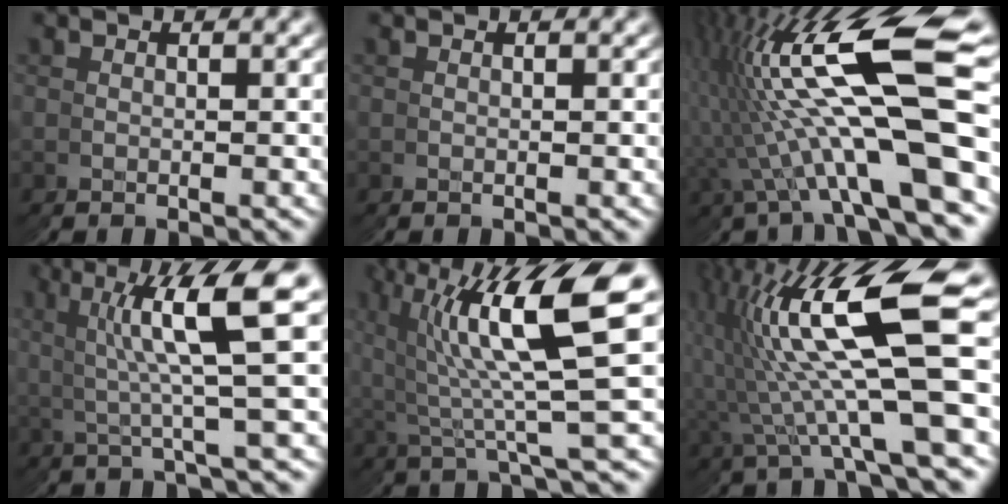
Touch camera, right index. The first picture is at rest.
{"total": 0.0}
{"total": 13.7, "force": [2.7, 4.5, 12.6], "torque": [-0.222, 0.020, 0.043]}
{"total": 7.4, "force": [2.8, 1.3, 6.8], "torque": [-0.086, 0.026, 0.037]}
{"total": 9.9, "force": [2.8, 3.4, 8.8], "torque": [-0.147, 0.021, 0.042]}
{"total": 12.3, "force": [1.8, 5.0, 11.1], "torque": [-0.198, 0.006, 0.032]}